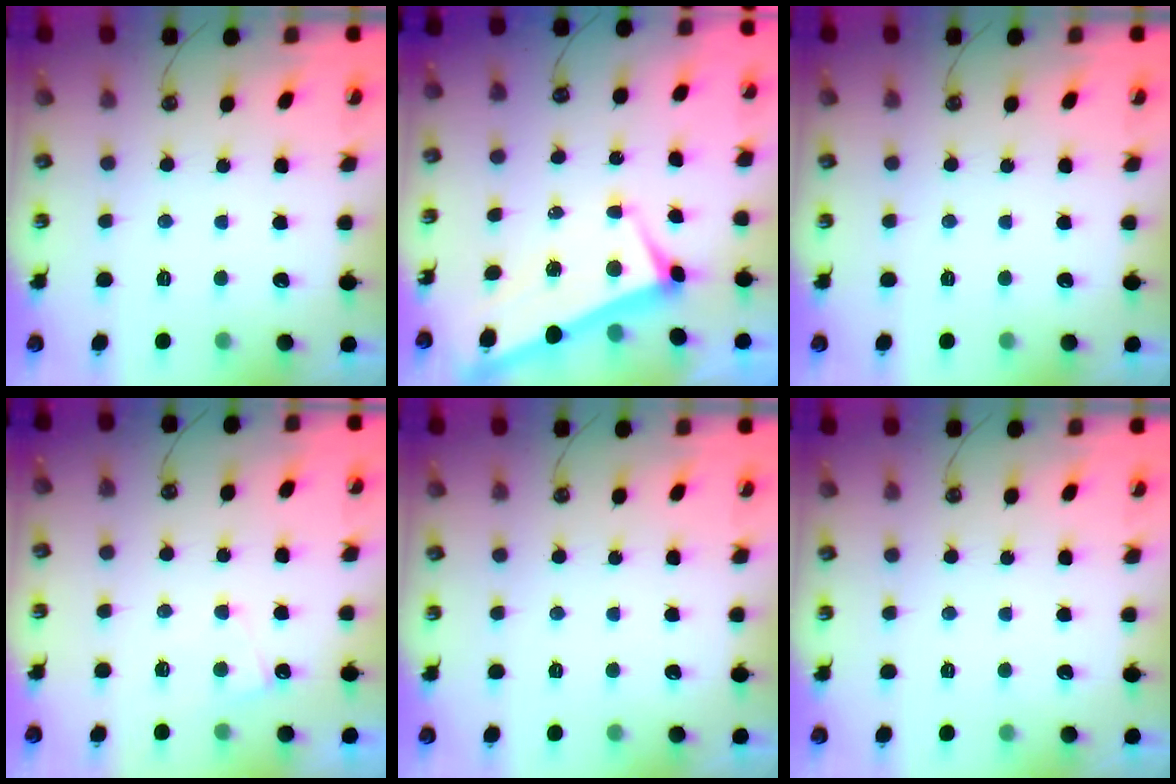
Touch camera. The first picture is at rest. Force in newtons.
{"total": 2.5, "press": 2.4, "slide": 0.9}
{"total": 0.0}
{"total": 4.8, "press": 4.8, "slide": 0.4}
{"total": 0.0}
{"total": 0.0}